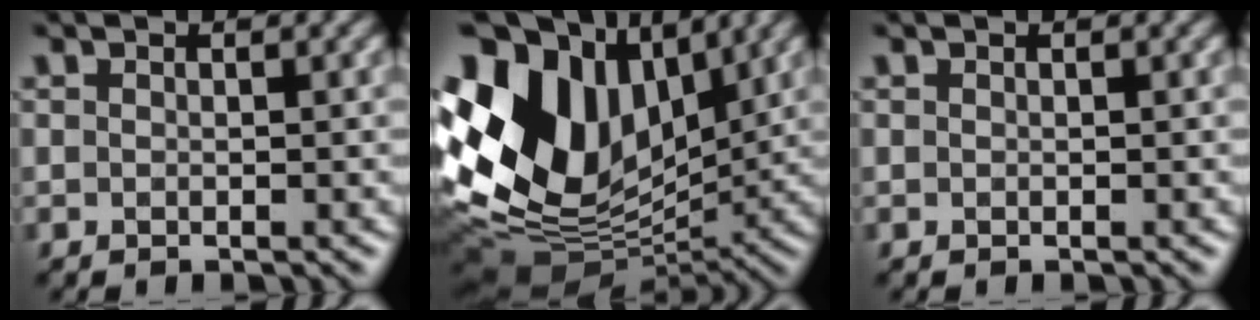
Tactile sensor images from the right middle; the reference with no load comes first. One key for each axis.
{"total": 15.7, "fx": 3.1, "fy": 11.2, "fz": 10.5, "tx": -0.244, "ty": 0.021, "tz": 0.057}
{"total": 0.0}